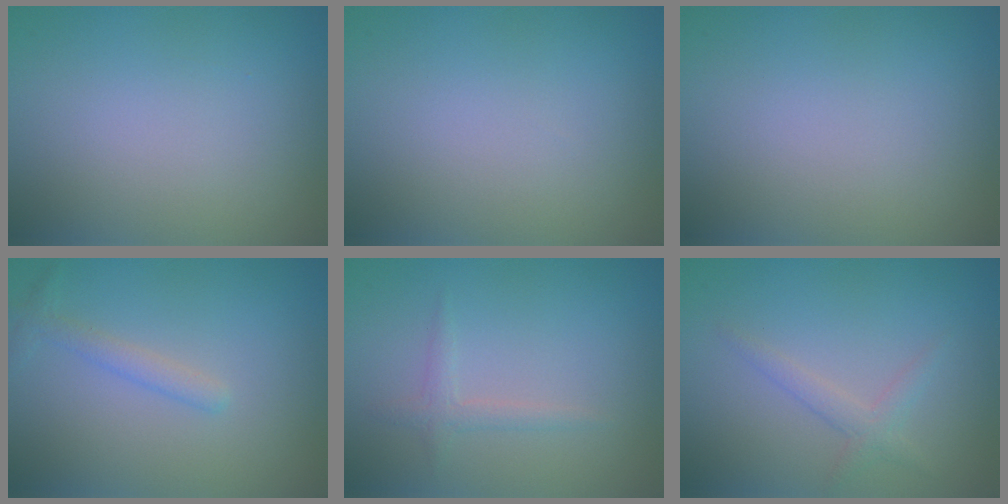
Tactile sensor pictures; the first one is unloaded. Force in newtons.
{"total": 0.0}
{"total": 0.0}
{"total": 1.5, "press": 1.5, "slide": 0.1}
{"total": 1.3, "press": 1.3, "slide": 0.0}
{"total": 1.6, "press": 1.6, "slide": 0.1}